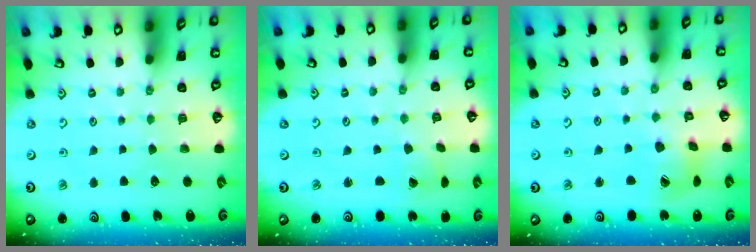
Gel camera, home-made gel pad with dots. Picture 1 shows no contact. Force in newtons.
{"total": 1.6, "press": 1.6, "slide": 0.1}
{"total": 9.3, "press": 9.2, "slide": 1.2}